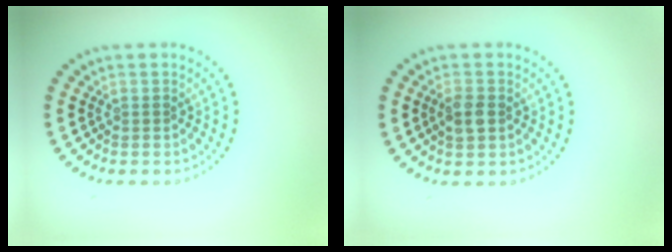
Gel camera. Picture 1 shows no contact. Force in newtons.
{"total": 1.9, "press": 1.9, "slide": 0.3}